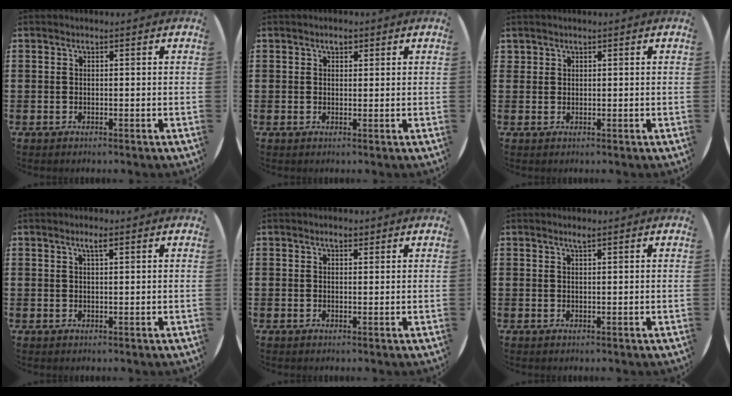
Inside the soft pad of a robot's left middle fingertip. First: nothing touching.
{"total": 1.3, "force": [0.9, 0.7, 0.6], "torque": [-0.005, 0.002, 0.015]}
{"total": 0.8, "force": [0.7, 0.4, -0.1], "torque": [0.000, 0.003, 0.014]}
{"total": 1.5, "force": [1.0, 0.2, 1.1], "torque": [-0.023, 0.003, 0.016]}
{"total": 1.1, "force": [0.9, 0.5, 0.4], "torque": [-0.001, 0.002, 0.015]}
{"total": 0.8, "force": [0.7, -0.1, 0.4], "torque": [-0.007, -0.001, 0.013]}